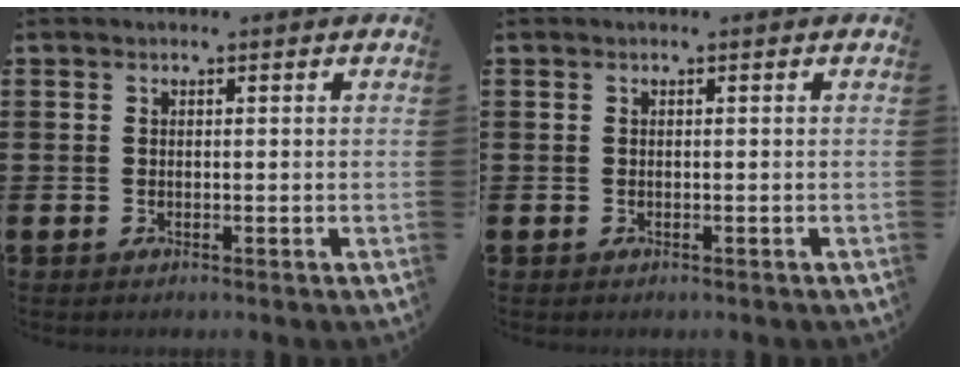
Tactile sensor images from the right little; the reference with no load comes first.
{"total": 0.0}